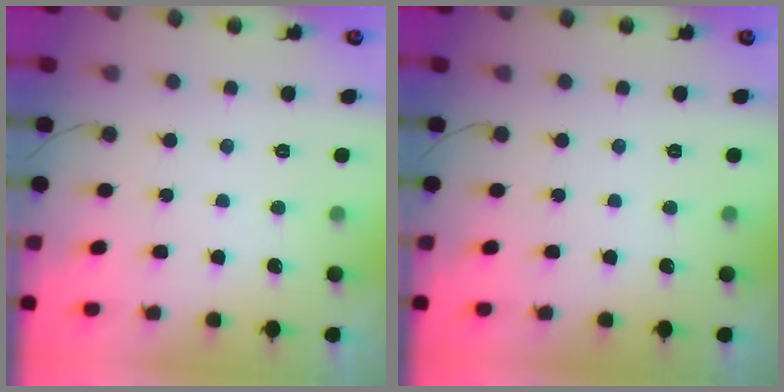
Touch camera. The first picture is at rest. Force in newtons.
{"total": 0.0}